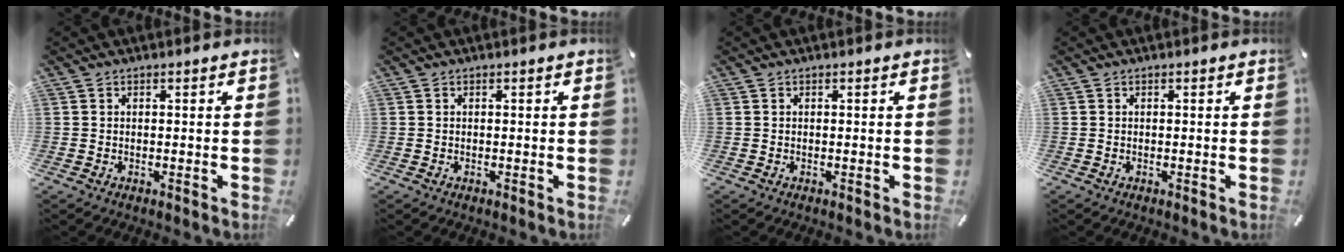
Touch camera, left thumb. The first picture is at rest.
{"total": 0.0}
{"total": 0.0}
{"total": 0.0}